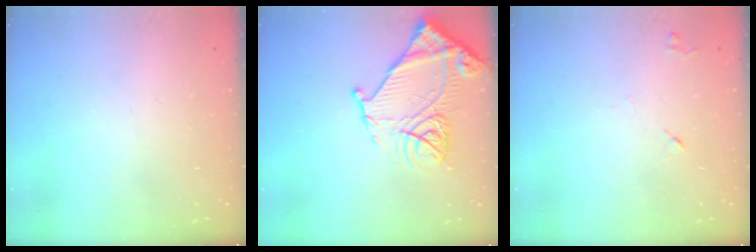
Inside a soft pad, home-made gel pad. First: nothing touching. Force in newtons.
{"total": 16.4, "press": 16.3, "slide": 1.6}
{"total": 5.6, "press": 5.5, "slide": 0.9}